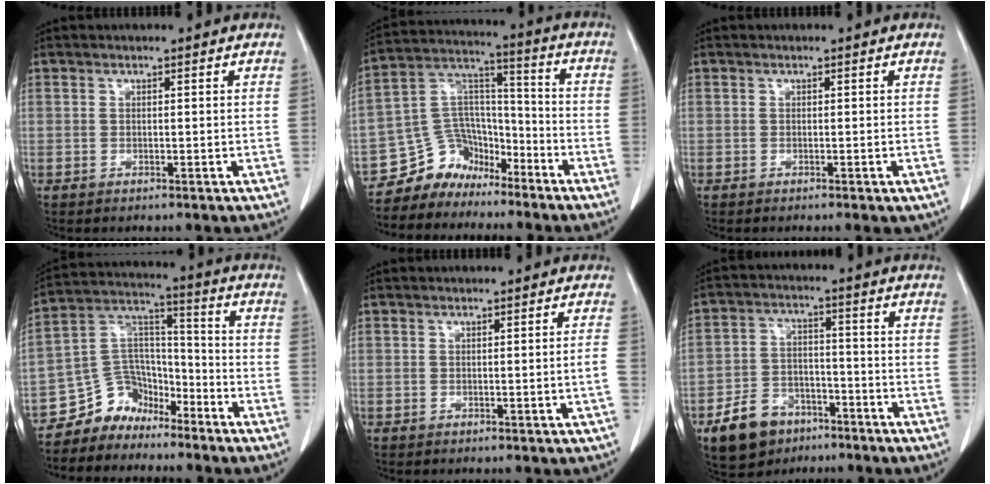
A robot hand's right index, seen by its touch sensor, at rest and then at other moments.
{"total": 9.9, "force": [-8.1, 5.7, 0.5], "torque": [-0.016, 0.063, -0.148]}
{"total": 1.0, "force": [-0.7, 0.1, 0.8], "torque": [-0.011, -0.004, -0.007]}
{"total": 9.2, "force": [-7.5, 5.3, 0.7], "torque": [-0.016, 0.056, -0.136]}
{"total": 1.2, "force": [-0.3, -0.3, 1.1], "torque": [-0.018, -0.002, -0.002]}
{"total": 9.5, "force": [-6.0, 6.2, 4.0], "torque": [-0.090, 0.008, -0.096]}